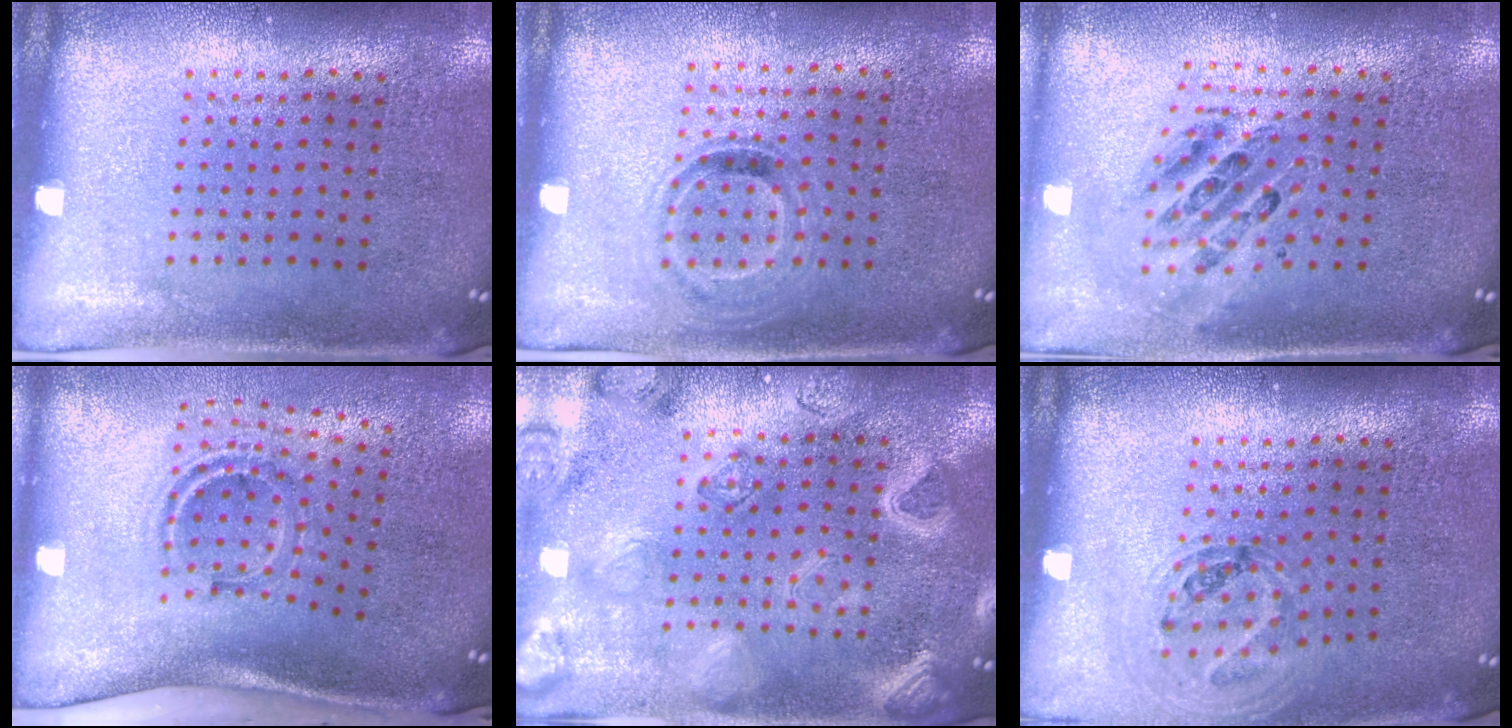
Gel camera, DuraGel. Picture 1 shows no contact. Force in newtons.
{"total": 0.9, "press": 0.8, "slide": 0.3}
{"total": 1.0, "press": 0.9, "slide": 0.3}
{"total": 1.4, "press": 1.0, "slide": 1.0}
{"total": 3.1, "press": 3.0, "slide": 0.7}
{"total": 1.0, "press": 0.9, "slide": 0.2}